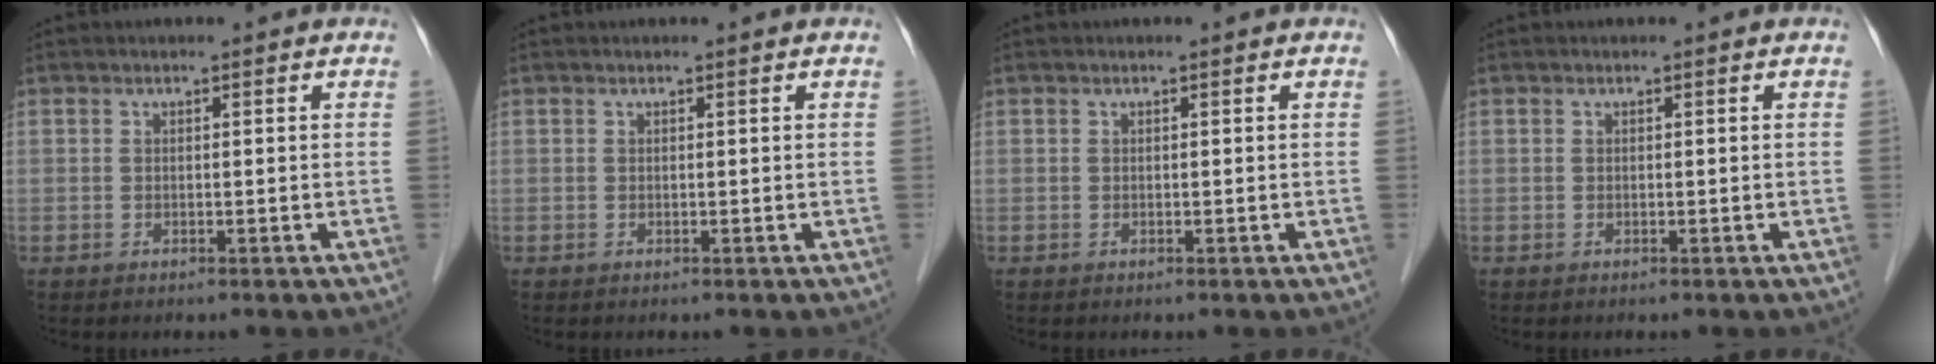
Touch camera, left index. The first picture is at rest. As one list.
[{"total": 0.0}, {"total": 0.0}, {"total": 0.0}]